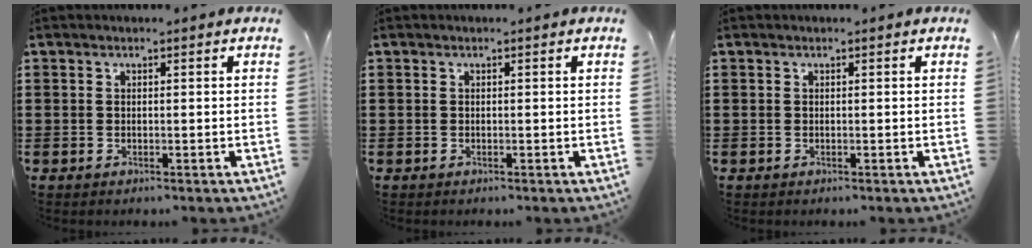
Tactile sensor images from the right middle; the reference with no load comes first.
{"total": 0.0}
{"total": 0.0}